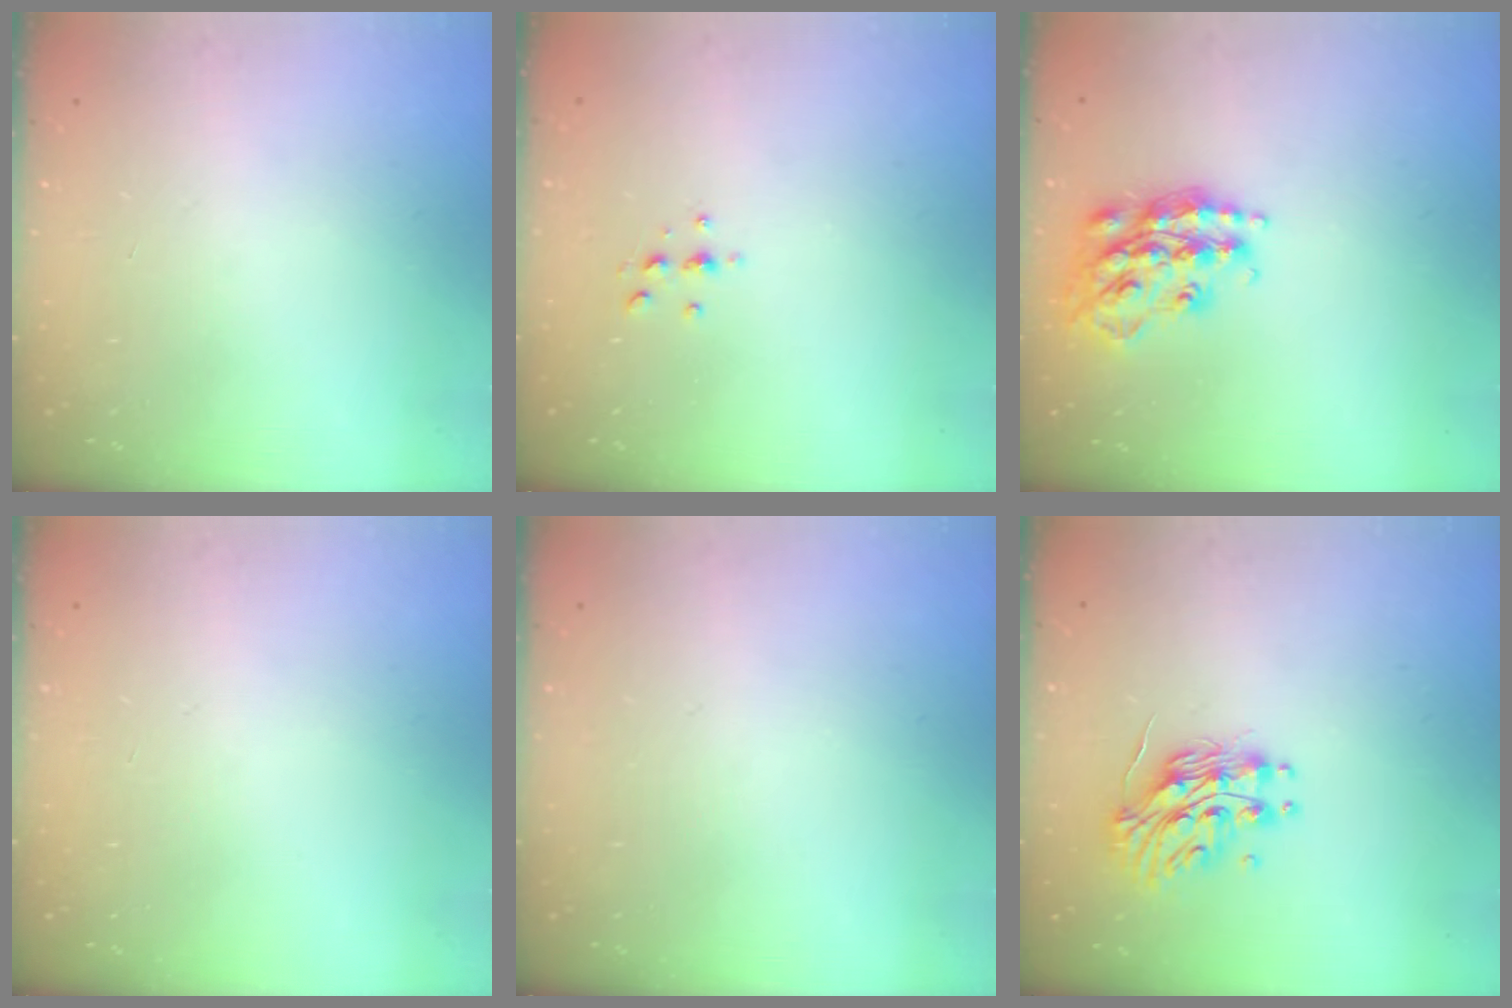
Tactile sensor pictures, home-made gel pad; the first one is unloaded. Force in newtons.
{"total": 3.0, "press": 3.0, "slide": 0.4}
{"total": 17.5, "press": 17.5, "slide": 1.0}
{"total": 0.0}
{"total": 0.0}
{"total": 13.2, "press": 13.2, "slide": 0.8}